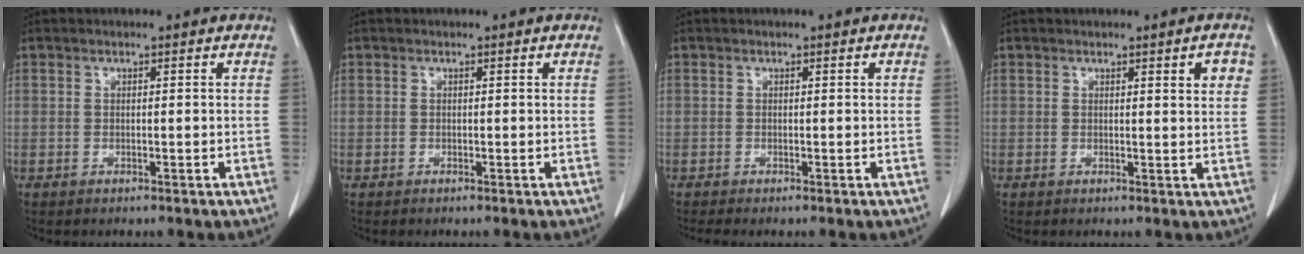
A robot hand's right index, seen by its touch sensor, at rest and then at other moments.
{"total": 0.0}
{"total": 0.7, "force": [-0.5, 0.0, 0.5], "torque": [-0.011, -0.004, -0.010]}
{"total": 2.2, "force": [0.9, 0.1, 2.0], "torque": [-0.024, -0.001, 0.011]}